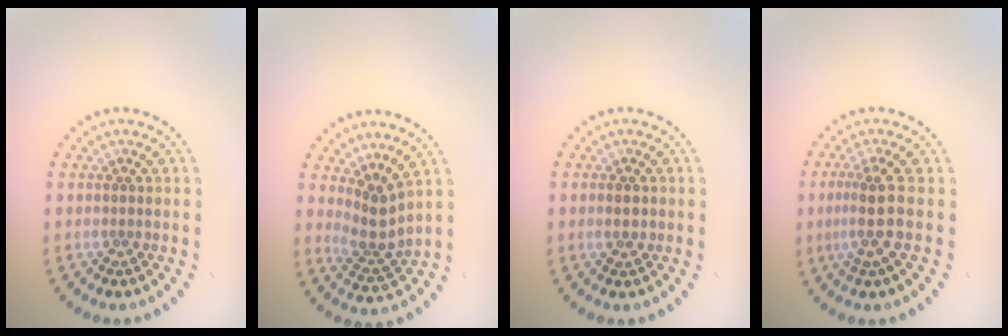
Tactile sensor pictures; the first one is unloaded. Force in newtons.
{"total": 2.9, "press": 2.0, "slide": 2.1}
{"total": 1.7, "press": 1.7, "slide": 0.1}
{"total": 3.1, "press": 2.5, "slide": 1.8}